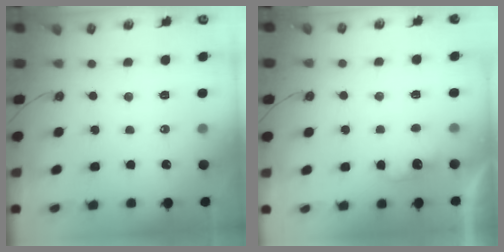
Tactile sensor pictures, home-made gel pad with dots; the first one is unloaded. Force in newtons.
{"total": 2.8, "press": 2.7, "slide": 0.8}